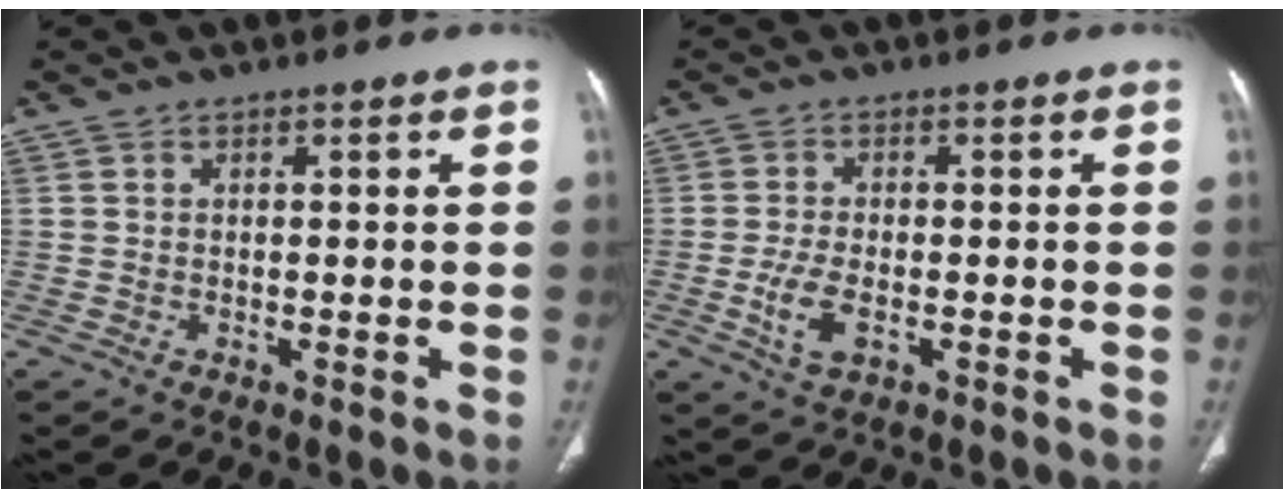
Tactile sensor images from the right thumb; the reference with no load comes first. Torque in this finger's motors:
{"motor_torque": [-0.23, 0.32, 0.21, 0.47, 0.22]}